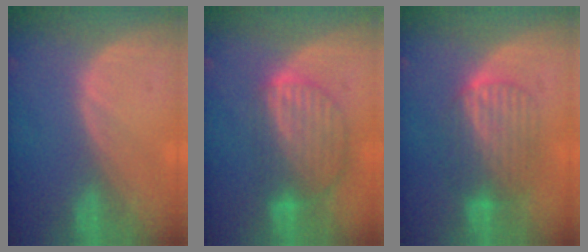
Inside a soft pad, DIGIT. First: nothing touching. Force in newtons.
{"total": 9.0, "press": 7.8, "slide": 4.5}
{"total": 7.1, "press": 7.1, "slide": 0.2}